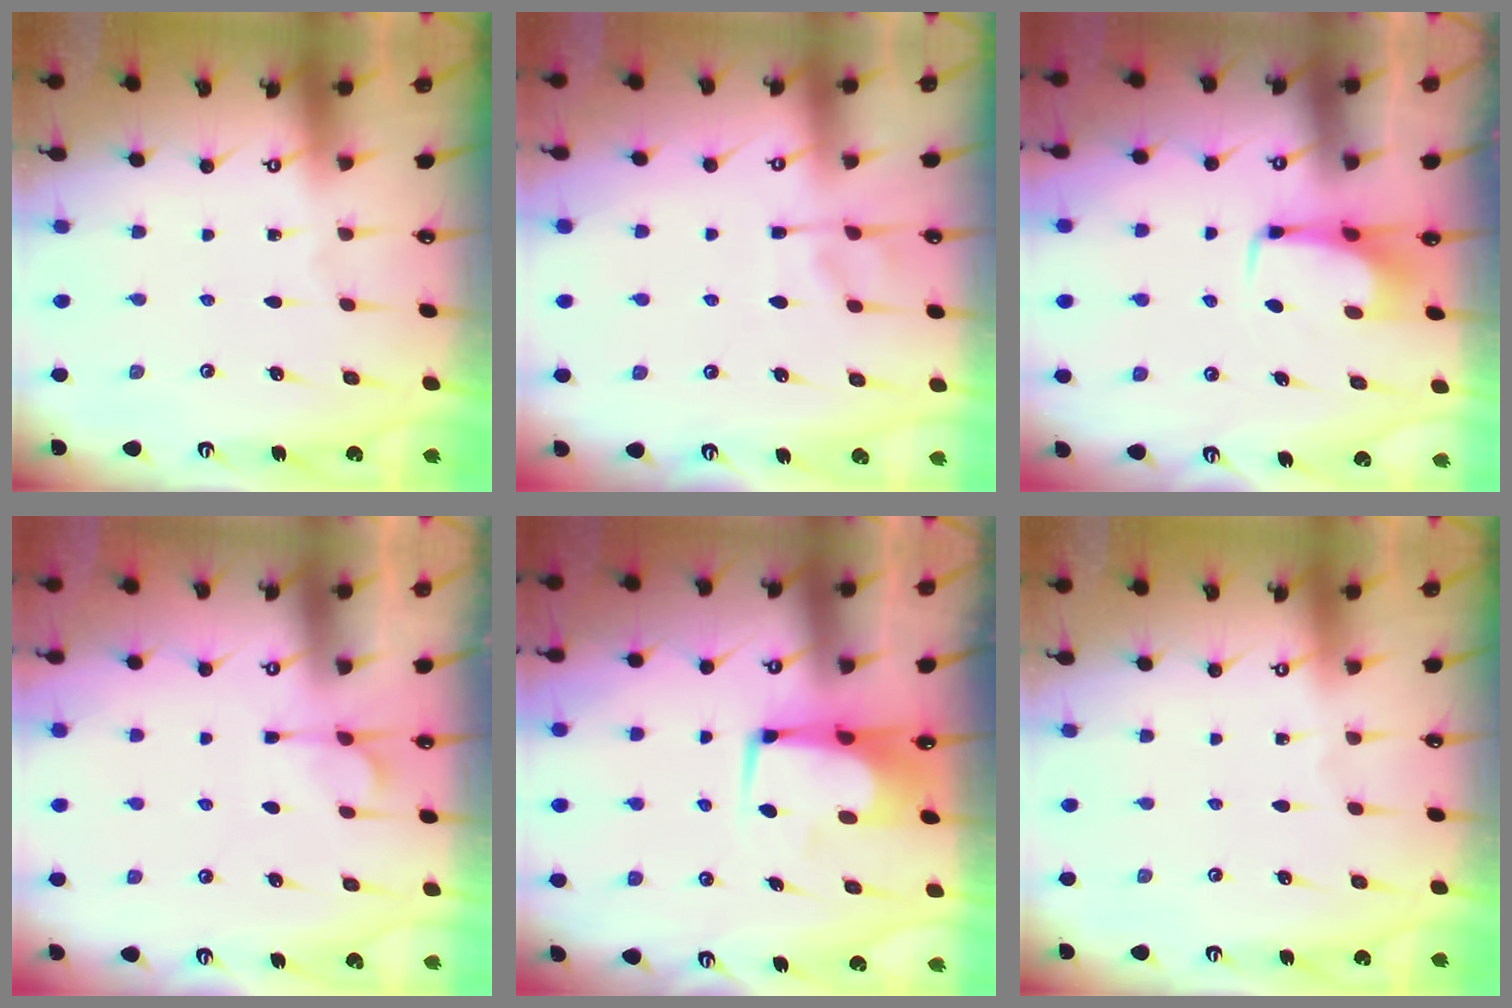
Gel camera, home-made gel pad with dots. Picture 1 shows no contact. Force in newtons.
{"total": 2.0, "press": 1.5, "slide": 1.3}
{"total": 2.9, "press": 2.8, "slide": 0.4}
{"total": 3.2, "press": 3.0, "slide": 1.3}
{"total": 6.5, "press": 6.4, "slide": 0.9}
{"total": 0.0}